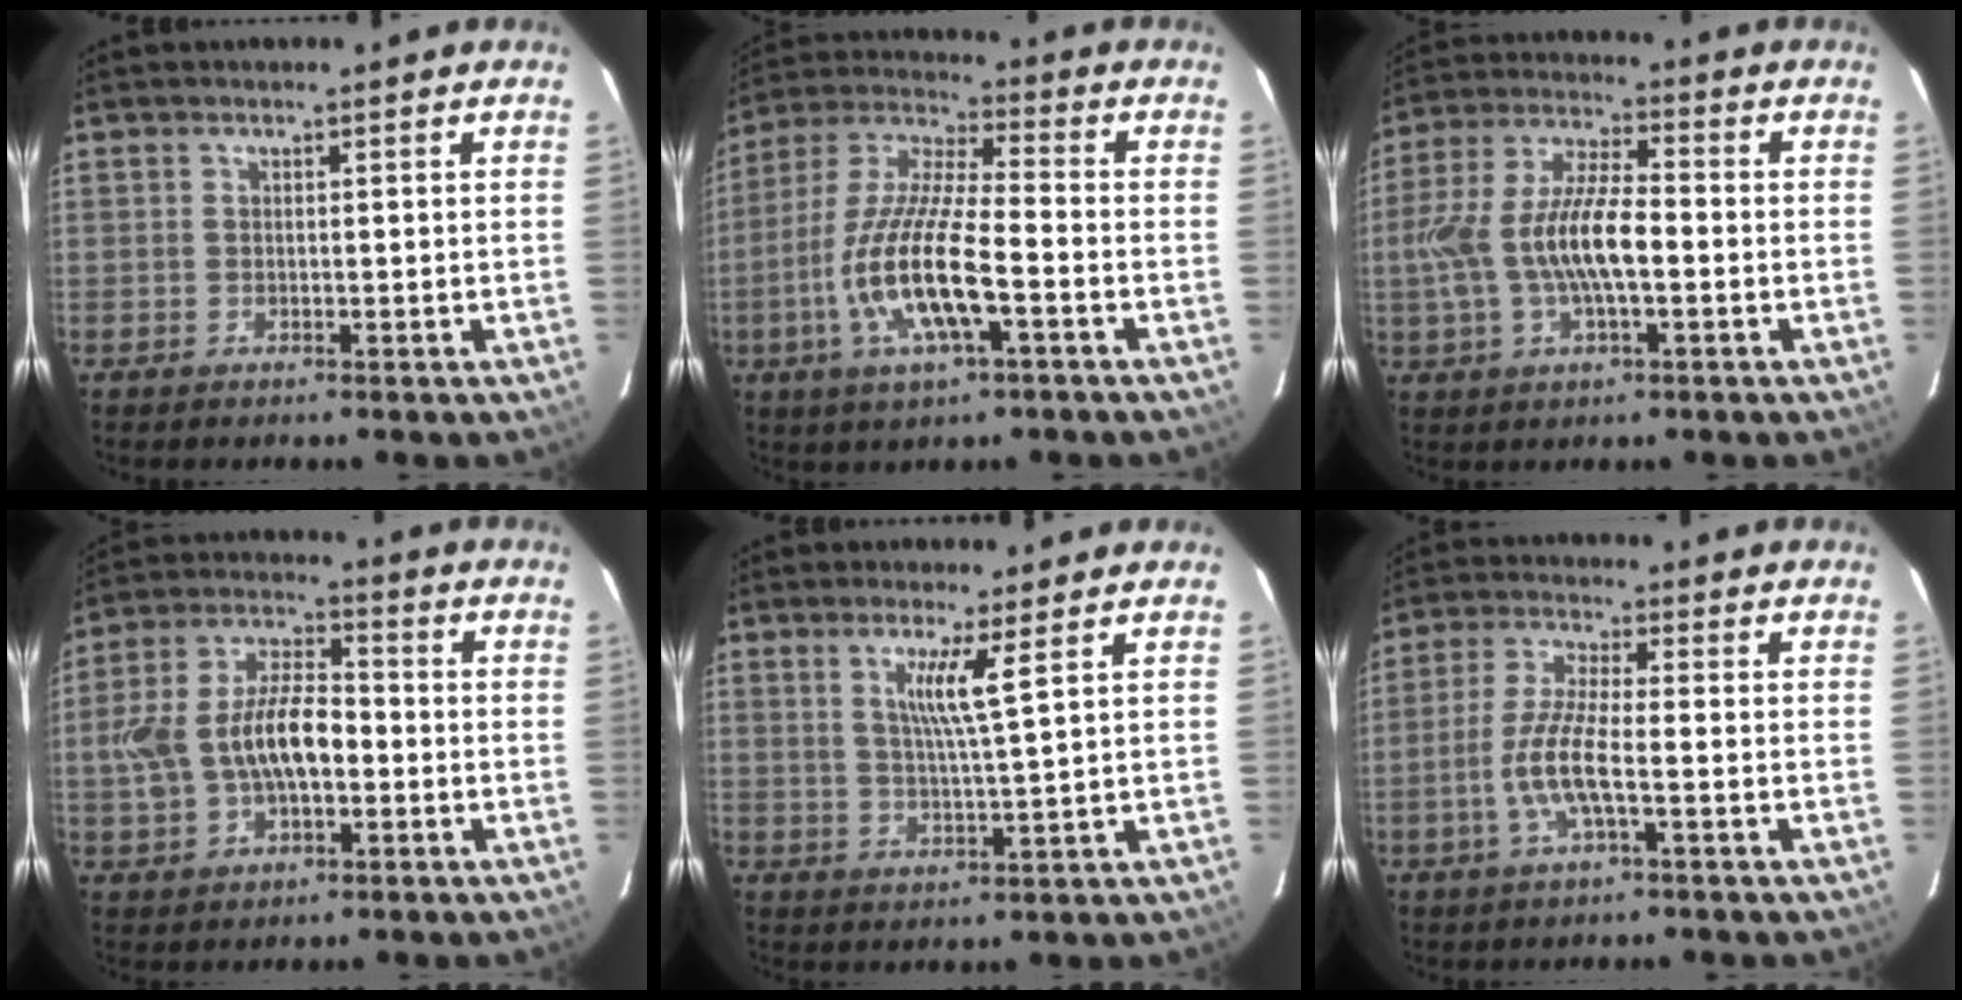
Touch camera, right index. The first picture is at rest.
{"total": 15.8, "force": [-5.3, 3.7, 14.4], "torque": [-0.299, -0.010, -0.106]}
{"total": 13.7, "force": [-2.3, 4.8, 12.6], "torque": [-0.260, 0.005, -0.042]}
{"total": 13.4, "force": [-2.1, 7.1, 11.2], "torque": [-0.234, 0.015, -0.034]}
{"total": 5.0, "force": [2.4, -1.0, 4.3], "torque": [-0.079, -0.010, 0.042]}
{"total": 8.1, "force": [-2.6, 1.2, 7.5], "torque": [-0.160, -0.001, -0.052]}